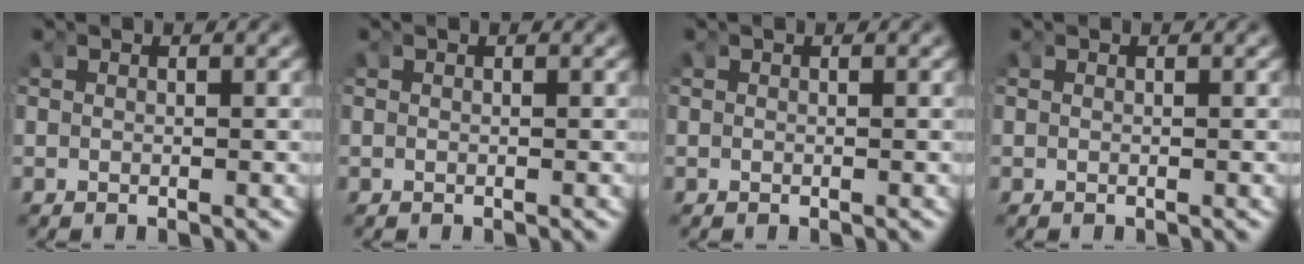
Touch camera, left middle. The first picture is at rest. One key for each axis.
{"total": 0.0}
{"total": 0.0}
{"total": 0.0}